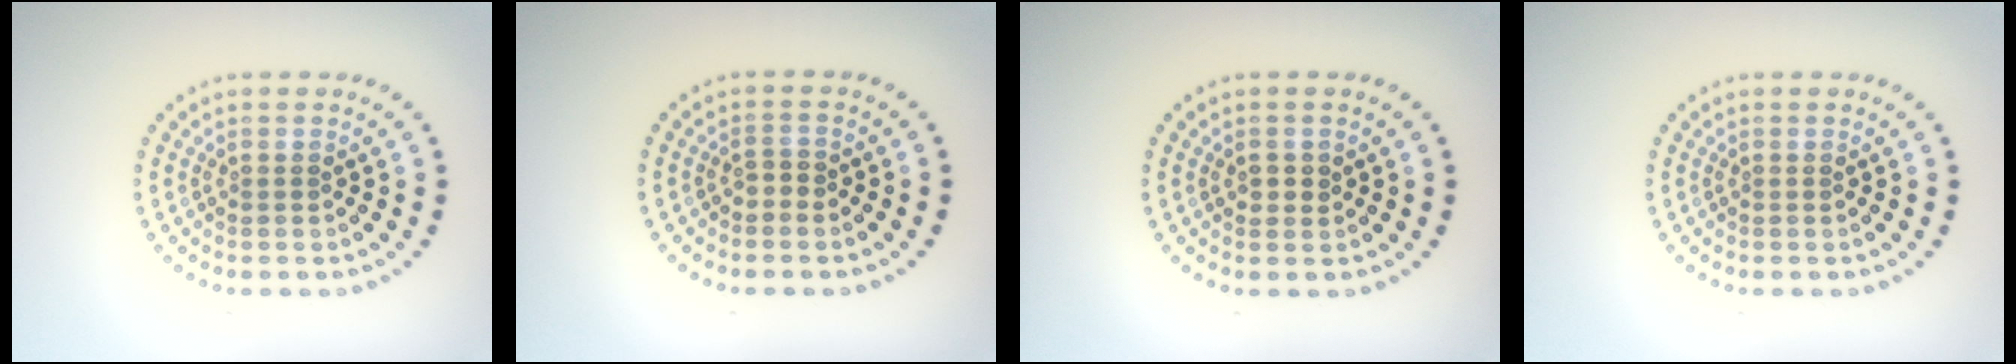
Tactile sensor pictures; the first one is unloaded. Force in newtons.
{"total": 1.0, "press": 0.8, "slide": 0.6}
{"total": 1.1, "press": 1.0, "slide": 0.2}
{"total": 0.0}